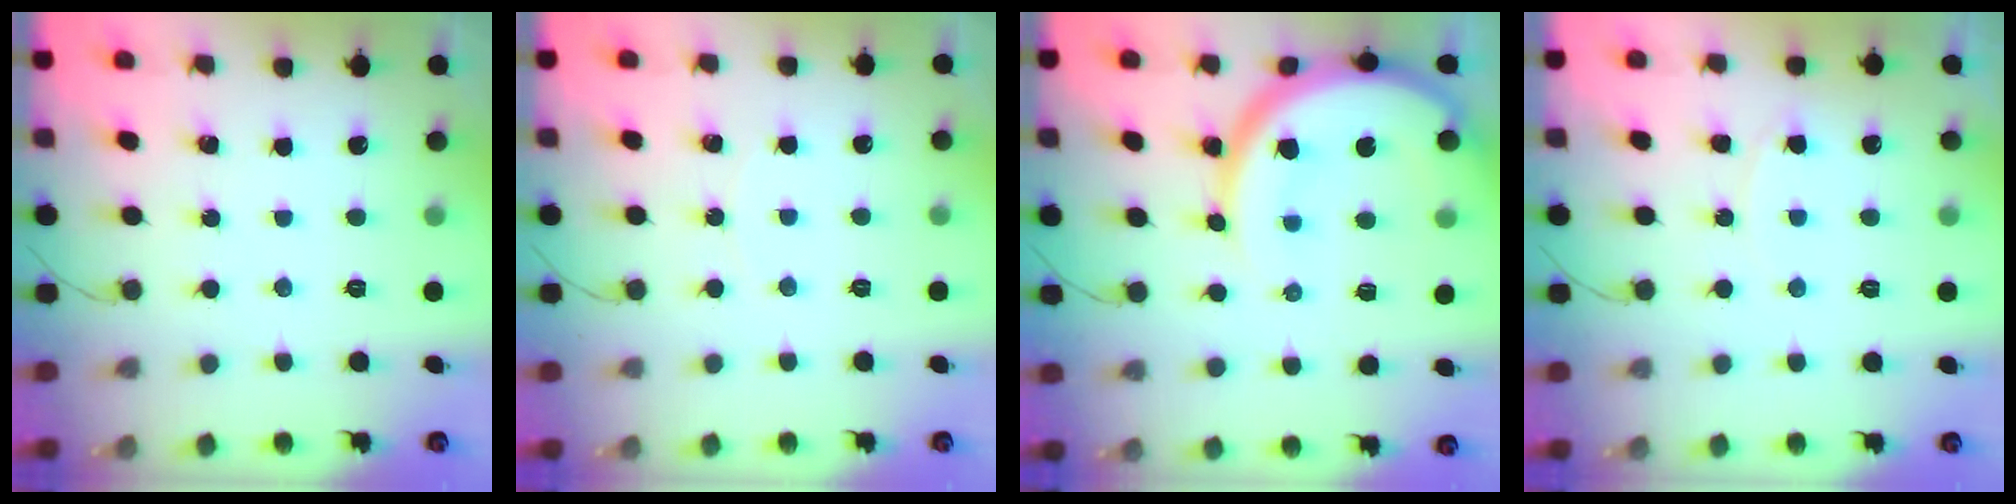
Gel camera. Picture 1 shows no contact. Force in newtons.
{"total": 4.0, "press": 3.1, "slide": 2.4}
{"total": 15.6, "press": 15.5, "slide": 1.5}
{"total": 5.6, "press": 5.6, "slide": 0.6}